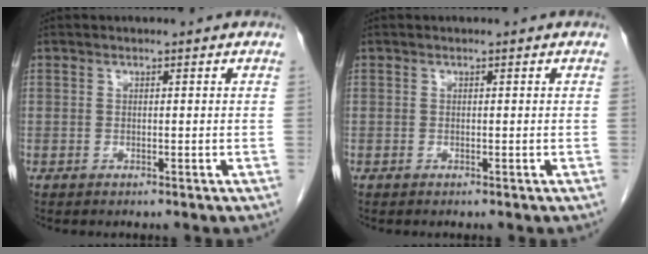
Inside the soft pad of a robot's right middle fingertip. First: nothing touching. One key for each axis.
{"total": 0.0}